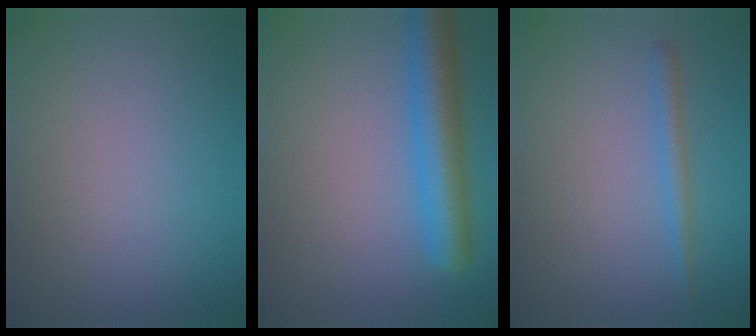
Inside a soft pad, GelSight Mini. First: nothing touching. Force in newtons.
{"total": 5.7, "press": 5.7, "slide": 0.3}
{"total": 1.5, "press": 1.5, "slide": 0.1}